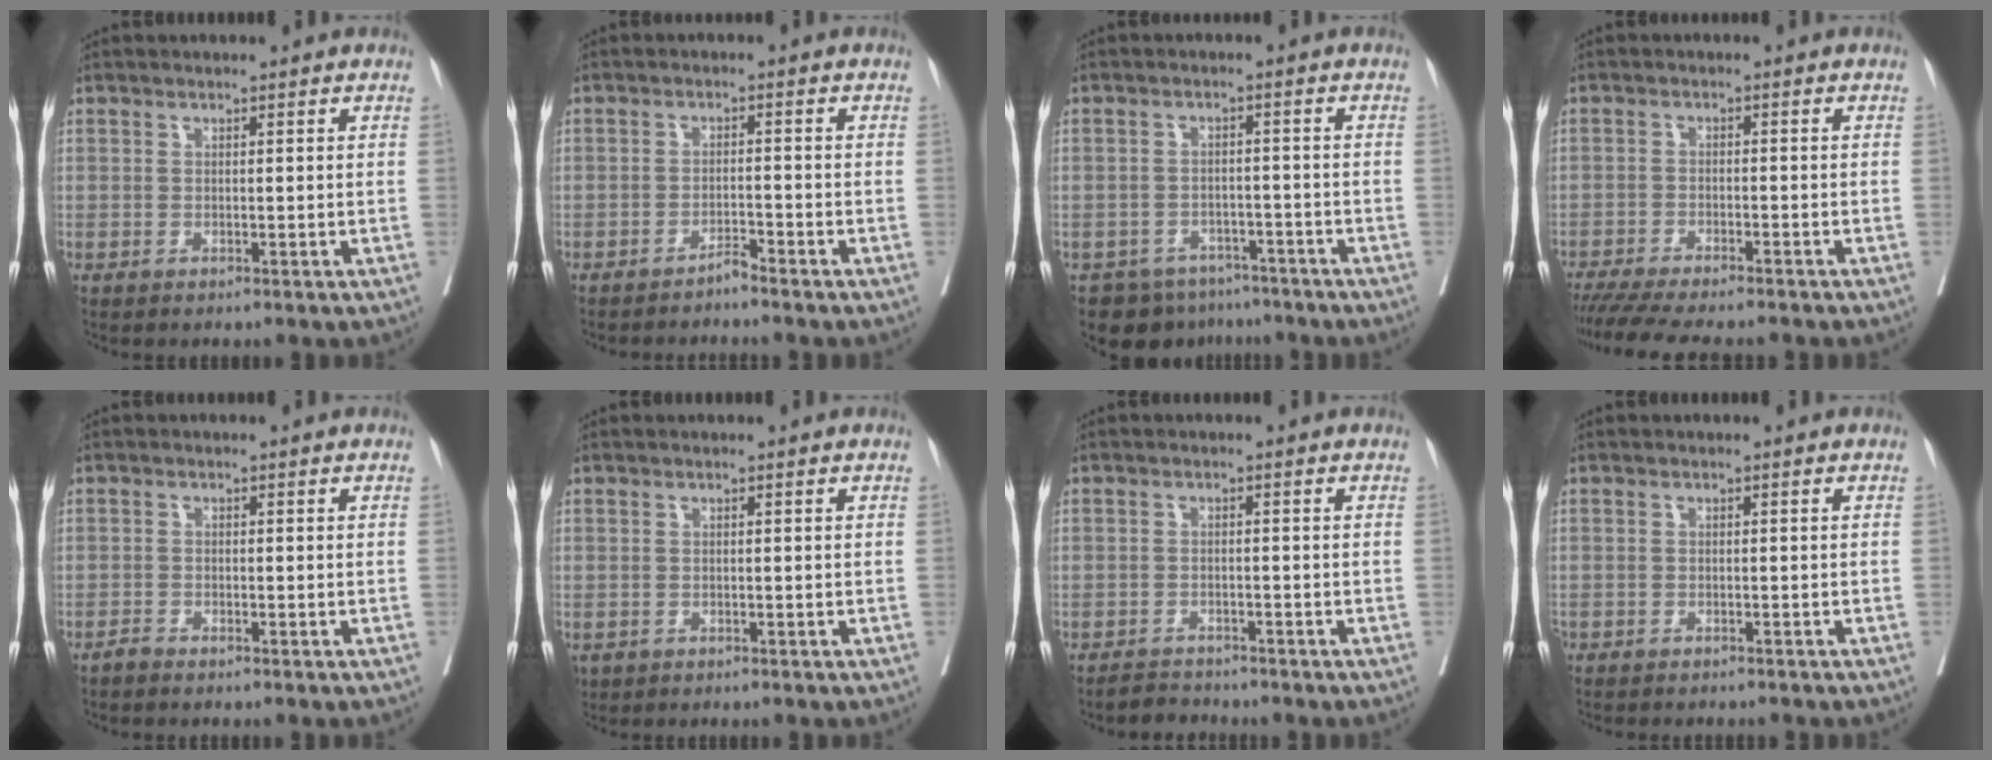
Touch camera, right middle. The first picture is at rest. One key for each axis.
{"total": 1.7, "fx": -1.7, "fy": -0.2, "fz": 0.4, "tx": -0.002, "ty": -0.001, "tz": -0.028}
{"total": 7.1, "fx": -5.8, "fy": 4.1, "fz": 0.7, "tx": 0.001, "ty": 0.013, "tz": -0.076}
{"total": 12.2, "fx": -10.8, "fy": 1.5, "fz": 5.5, "tx": -0.077, "ty": -0.018, "tz": -0.156}
{"total": 0.9, "fx": -0.9, "fy": 0.2, "fz": 0.1, "tx": -0.004, "ty": 0.000, "tz": -0.017}
{"total": 1.8, "fx": -0.9, "fy": 1.5, "fz": 0.5, "tx": -0.014, "ty": -0.002, "tz": -0.011}
{"total": 2.2, "fx": -2.1, "fy": 0.5, "fz": -0.5, "tx": 0.005, "ty": -0.007, "tz": -0.037}
{"total": 4.2, "fx": -3.7, "fy": 1.4, "fz": 1.3, "tx": -0.019, "ty": -0.004, "tz": -0.048}